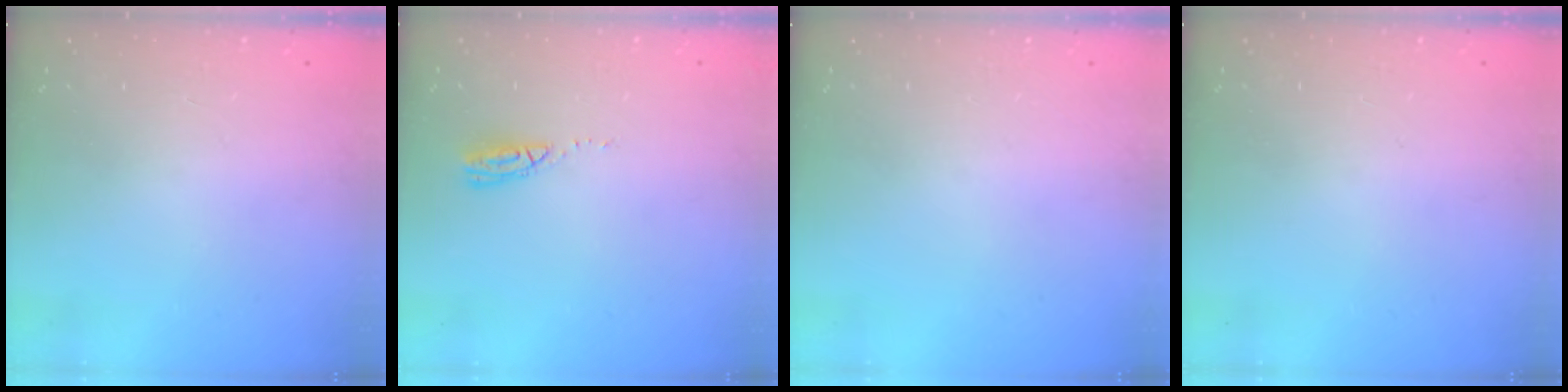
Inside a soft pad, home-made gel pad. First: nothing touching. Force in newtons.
{"total": 6.8, "press": 6.8, "slide": 0.4}
{"total": 0.0}
{"total": 0.0}